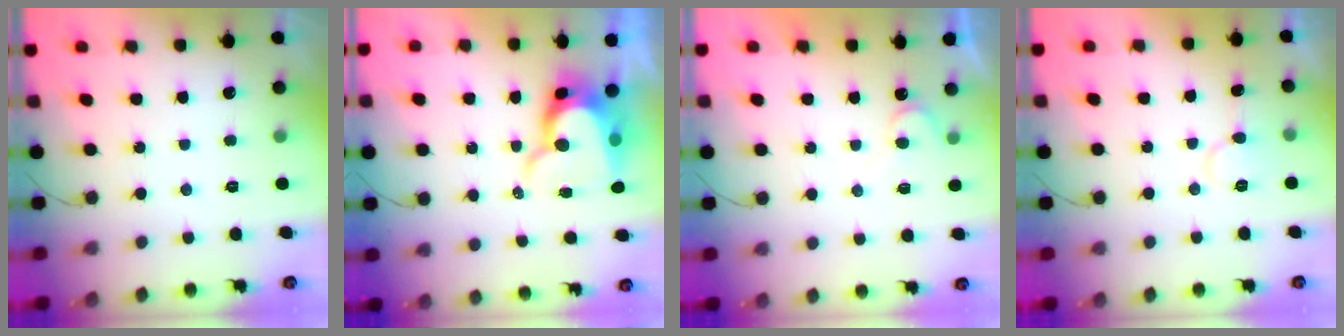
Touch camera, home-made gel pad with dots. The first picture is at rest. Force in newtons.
{"total": 13.2, "press": 13.1, "slide": 1.3}
{"total": 6.4, "press": 6.3, "slide": 0.6}
{"total": 6.6, "press": 6.6, "slide": 0.5}